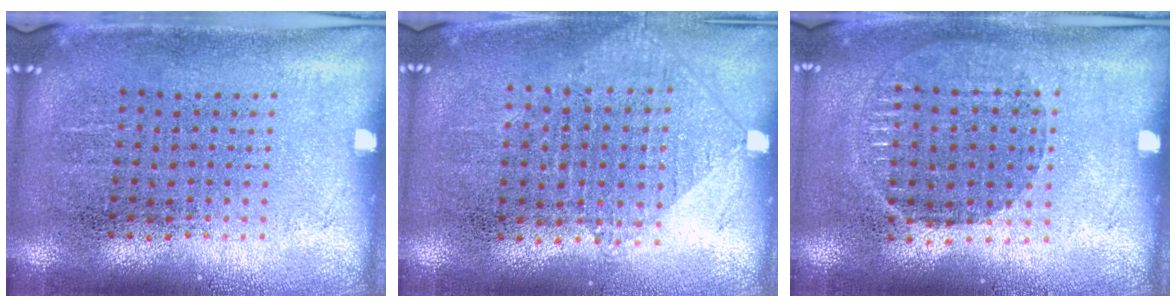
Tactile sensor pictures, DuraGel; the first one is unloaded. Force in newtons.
{"total": 0.9, "press": 0.9, "slide": 0.3}
{"total": 0.9, "press": 0.9, "slide": 0.2}